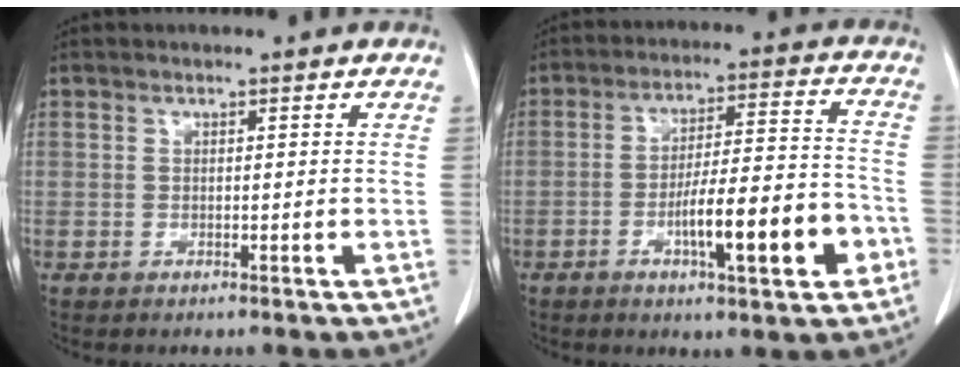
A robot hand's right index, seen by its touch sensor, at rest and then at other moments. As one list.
[{"total": 12.7, "force": [-4.9, 1.9, 11.5], "torque": [-0.184, 0.012, -0.073]}]